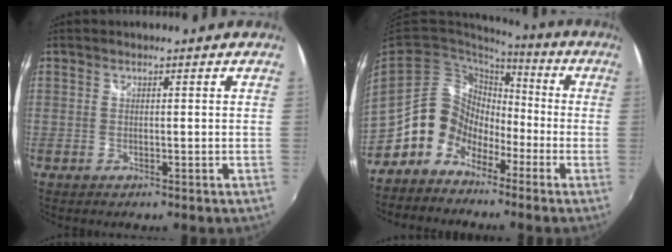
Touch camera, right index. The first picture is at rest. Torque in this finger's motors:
{"motor_torque": [0.07, -0.01, -0.47, -0.21]}